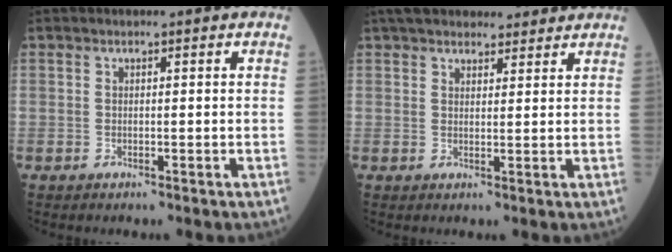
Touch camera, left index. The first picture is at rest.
{"total": 11.6, "force": [10.2, 3.5, 4.4], "torque": [-0.052, 0.036, 0.148]}